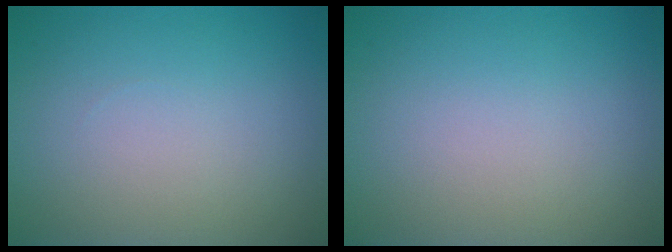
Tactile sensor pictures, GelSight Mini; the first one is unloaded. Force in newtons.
{"total": 0.0}